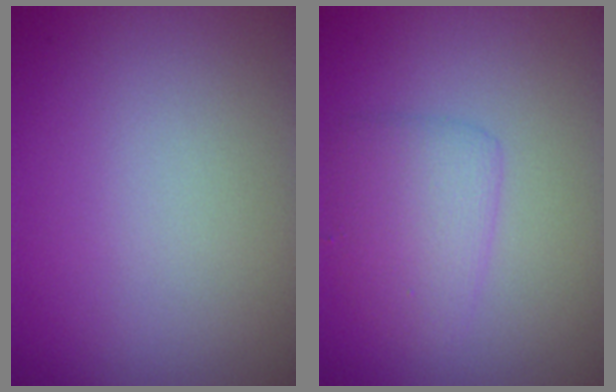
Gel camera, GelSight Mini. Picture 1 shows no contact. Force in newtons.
{"total": 2.8, "press": 2.8, "slide": 0.1}